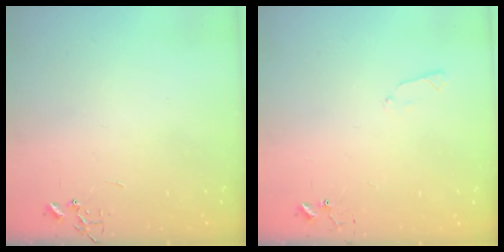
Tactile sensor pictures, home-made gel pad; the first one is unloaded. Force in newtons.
{"total": 4.4, "press": 4.4, "slide": 0.5}